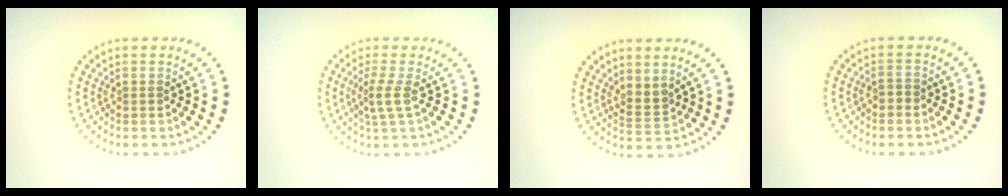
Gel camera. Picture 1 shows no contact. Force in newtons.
{"total": 2.2, "press": 1.6, "slide": 1.5}
{"total": 2.0, "press": 1.5, "slide": 1.4}
{"total": 0.8, "press": 0.8, "slide": 0.2}